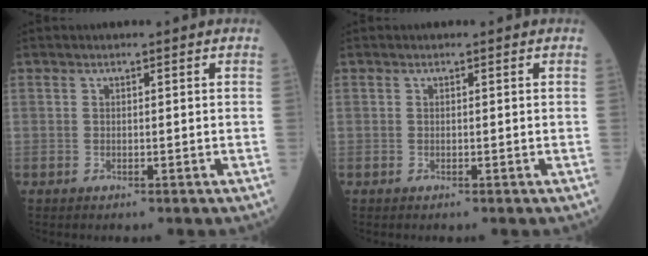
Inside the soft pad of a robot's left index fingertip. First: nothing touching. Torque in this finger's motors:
{"motor_torque": [-0.08, 0.09, -0.03, 0.00]}